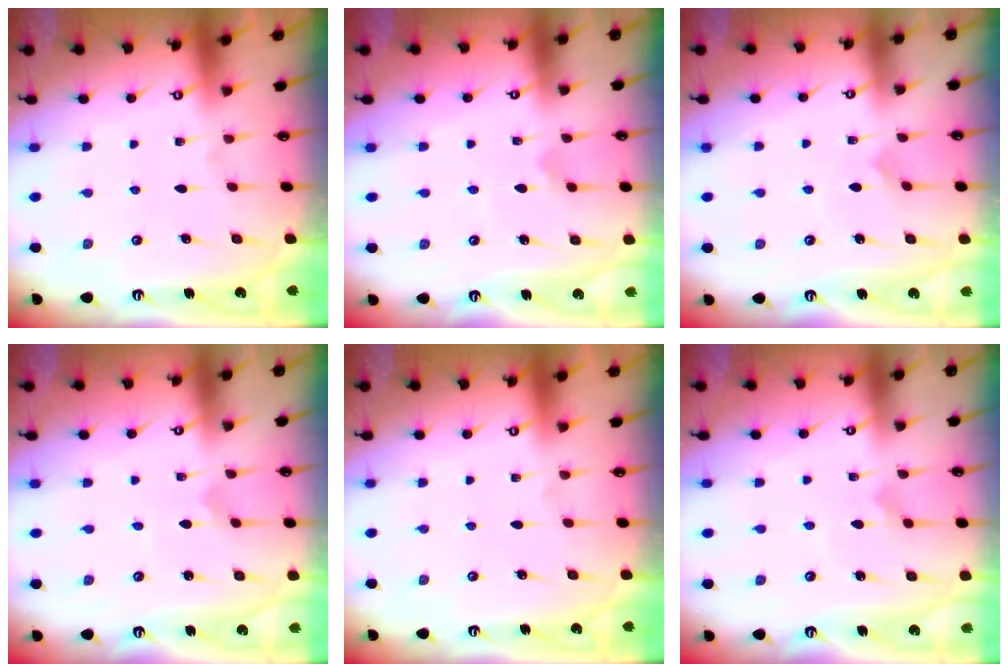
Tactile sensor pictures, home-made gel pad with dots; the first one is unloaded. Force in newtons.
{"total": 3.2, "press": 3.1, "slide": 0.6}
{"total": 2.8, "press": 2.8, "slide": 0.2}
{"total": 0.5, "press": 0.5, "slide": 0.0}
{"total": 0.0}
{"total": 3.0, "press": 3.0, "slide": 0.2}